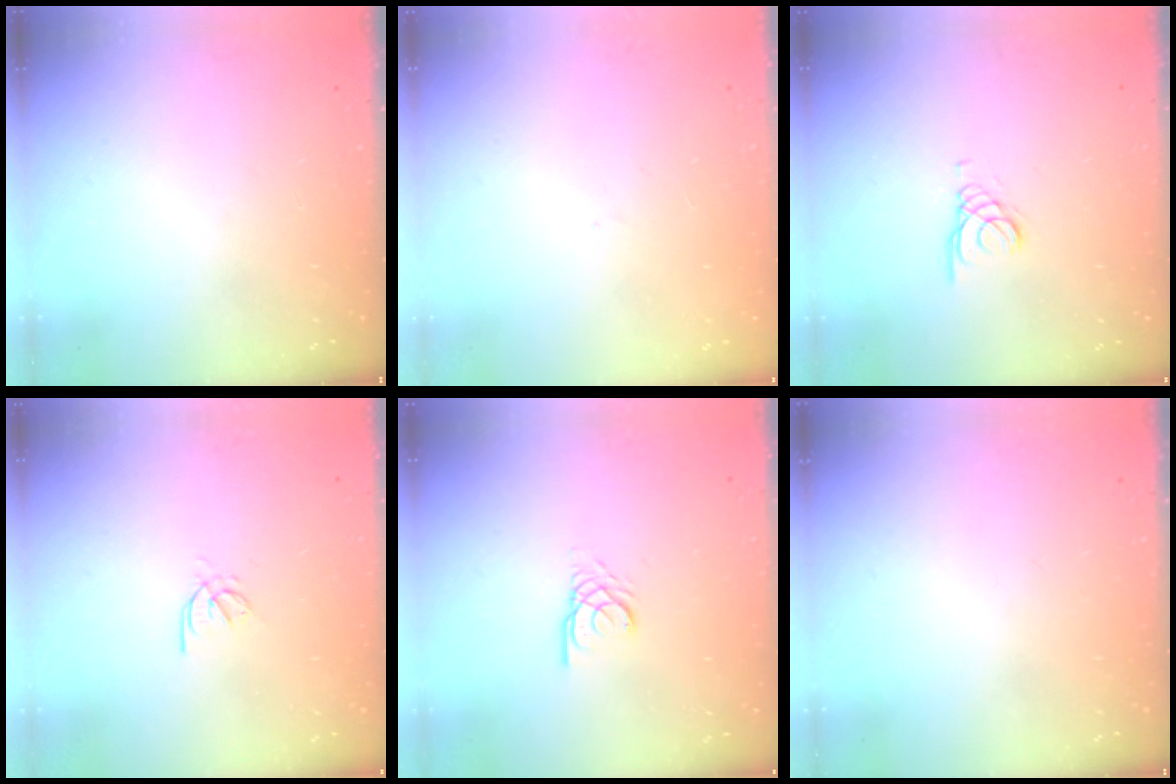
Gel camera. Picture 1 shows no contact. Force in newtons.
{"total": 0.0}
{"total": 1.3, "press": 1.3, "slide": 0.1}
{"total": 1.7, "press": 1.6, "slide": 0.5}
{"total": 2.6, "press": 2.6, "slide": 0.1}
{"total": 0.0}